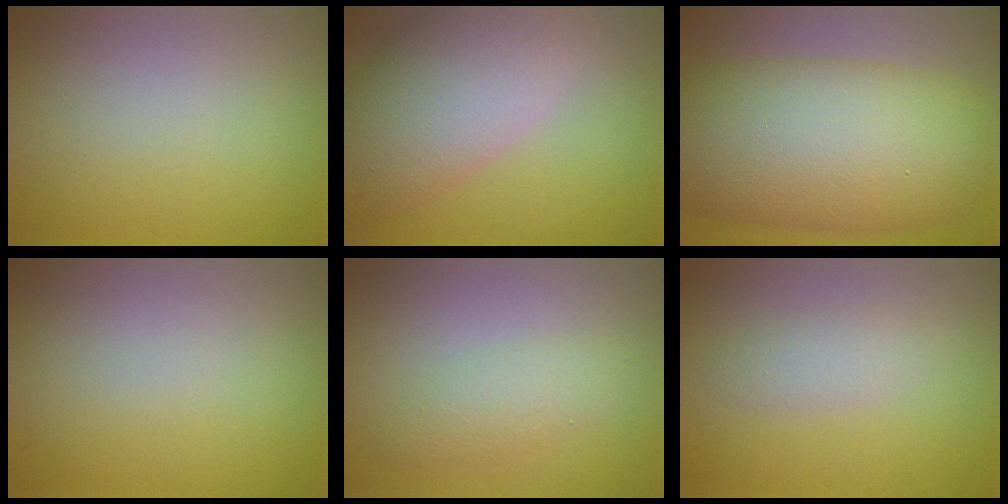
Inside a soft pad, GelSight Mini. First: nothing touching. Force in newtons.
{"total": 9.2, "press": 9.2, "slide": 0.8}
{"total": 13.7, "press": 13.7, "slide": 0.2}
{"total": 0.0}
{"total": 2.2, "press": 2.2, "slide": 0.1}
{"total": 1.8, "press": 1.8, "slide": 0.0}